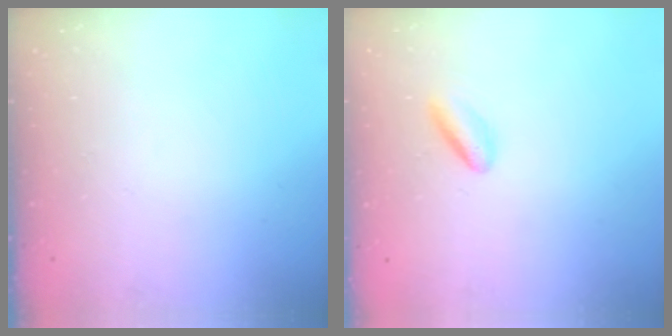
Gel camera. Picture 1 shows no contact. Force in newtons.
{"total": 2.7, "press": 2.6, "slide": 0.7}